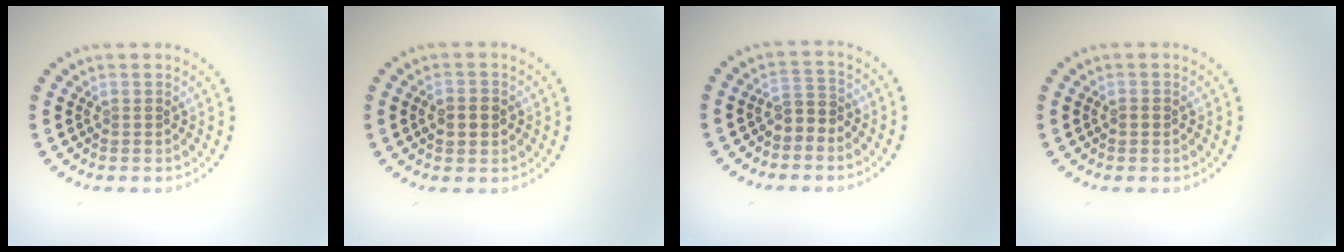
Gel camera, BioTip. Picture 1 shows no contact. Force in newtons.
{"total": 2.2, "press": 2.2, "slide": 0.3}
{"total": 1.8, "press": 1.5, "slide": 0.9}
{"total": 0.7, "press": 0.7, "slide": 0.1}